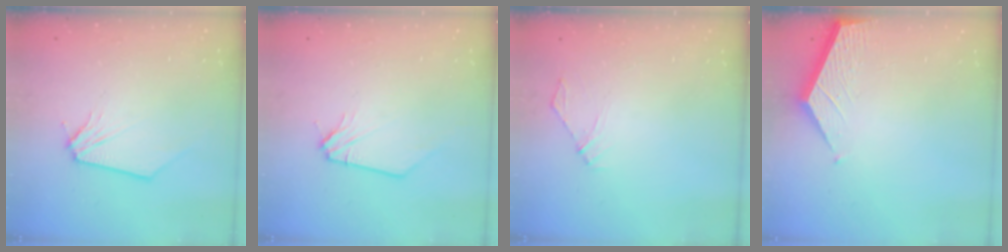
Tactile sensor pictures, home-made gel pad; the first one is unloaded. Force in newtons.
{"total": 0.0}
{"total": 5.5, "press": 5.5, "slide": 0.8}
{"total": 3.5, "press": 3.5, "slide": 0.3}